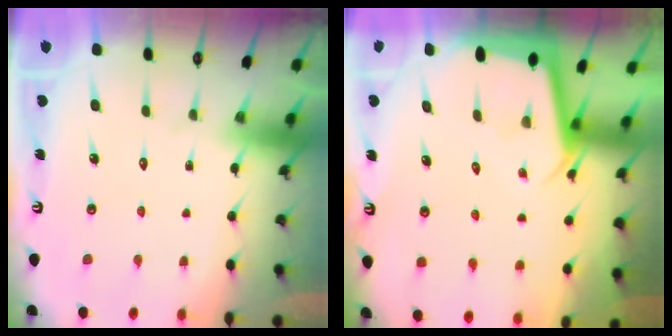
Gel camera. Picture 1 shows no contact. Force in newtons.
{"total": 2.3, "press": 2.3, "slide": 0.1}